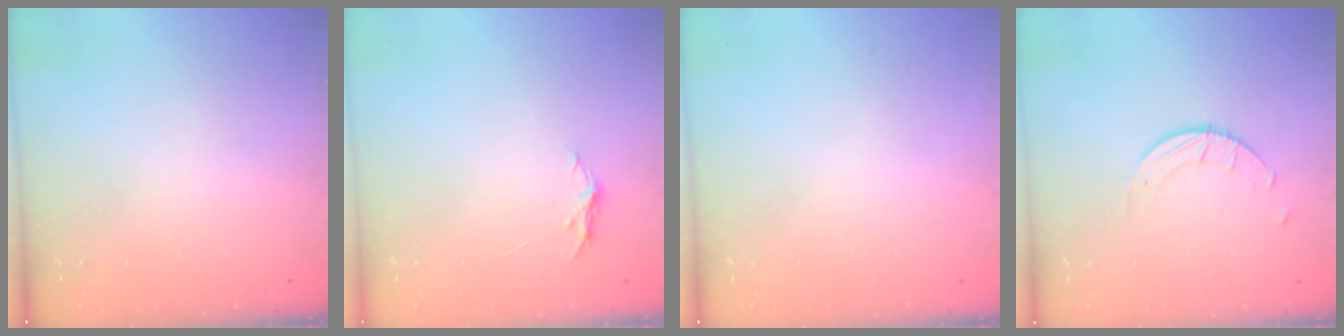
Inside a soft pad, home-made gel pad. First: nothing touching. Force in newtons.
{"total": 4.0, "press": 4.0, "slide": 0.4}
{"total": 0.0}
{"total": 2.6, "press": 2.6, "slide": 0.2}